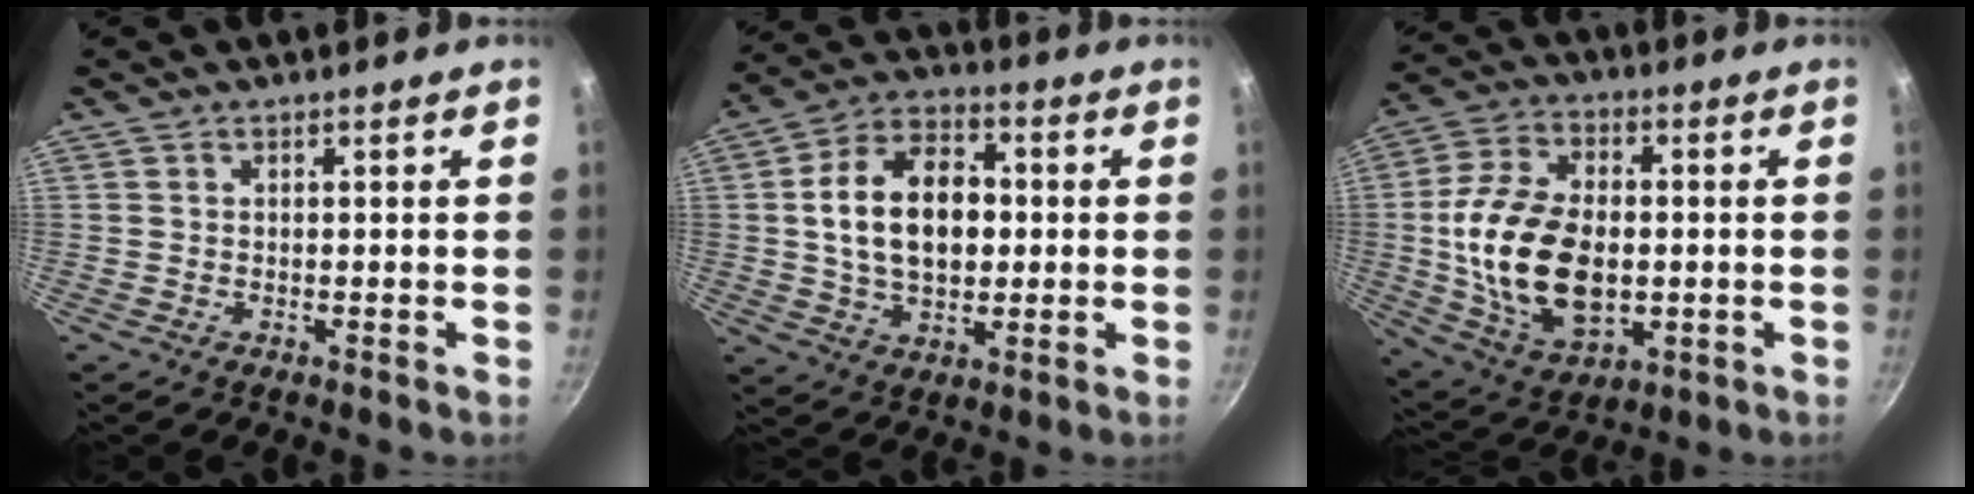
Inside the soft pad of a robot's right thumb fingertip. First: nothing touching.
{"total": 15.8, "force": [1.0, 10.4, 11.8], "torque": [-0.168, 0.020, 0.010]}
{"total": 19.7, "force": [-1.1, 12.4, 15.2], "torque": [-0.272, 0.009, -0.011]}